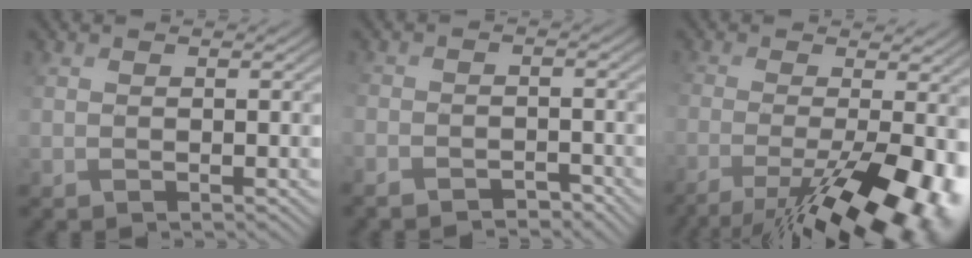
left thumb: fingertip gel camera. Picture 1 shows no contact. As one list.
[{"total": 4.3, "force": [-3.8, 1.5, 1.4], "torque": [-0.023, -0.009, -0.072]}, {"total": 14.0, "force": [-7.3, 4.2, 11.2], "torque": [-0.196, -0.014, -0.105]}]